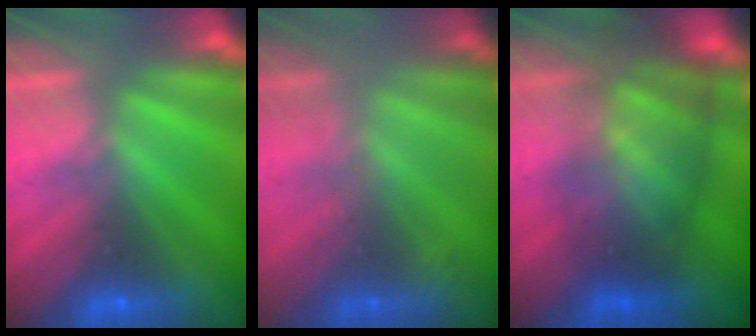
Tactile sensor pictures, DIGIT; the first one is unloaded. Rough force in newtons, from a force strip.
{"total": 2.6}
{"total": 7.4}